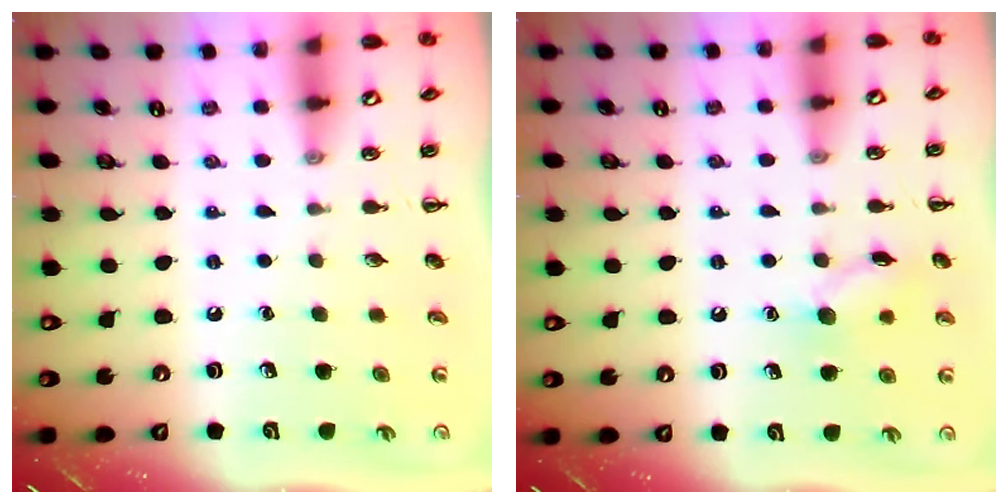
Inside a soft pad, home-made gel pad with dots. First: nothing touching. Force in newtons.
{"total": 8.8, "press": 8.8, "slide": 0.5}